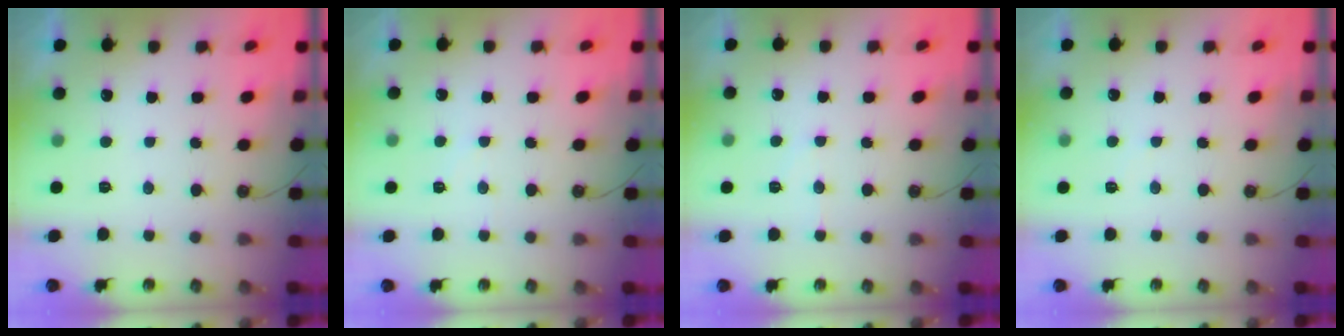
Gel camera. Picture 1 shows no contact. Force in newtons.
{"total": 4.5, "press": 4.4, "slide": 0.8}
{"total": 4.5, "press": 4.5, "slide": 0.6}
{"total": 2.9, "press": 2.9, "slide": 0.4}